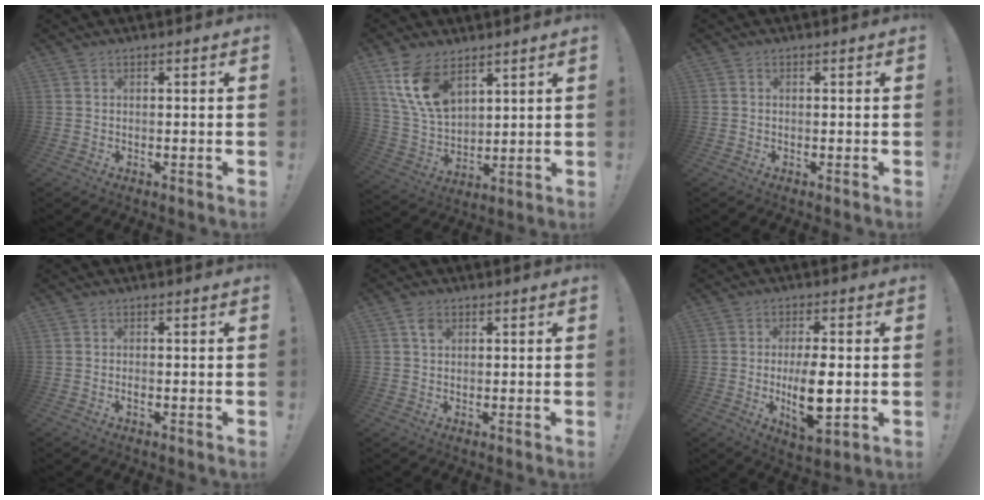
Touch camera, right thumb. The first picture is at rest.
{"total": 14.1, "force": [7.9, 8.0, 8.5], "torque": [-0.178, -0.032, 0.154]}
{"total": 0.0}
{"total": 0.7, "force": [-0.5, 0.2, 0.5], "torque": [-0.015, 0.002, -0.007]}
{"total": 2.6, "force": [1.3, 1.8, 1.3], "torque": [-0.014, -0.003, 0.021]}
{"total": 11.7, "force": [-1.3, 4.3, 10.8], "torque": [-0.191, -0.011, -0.025]}